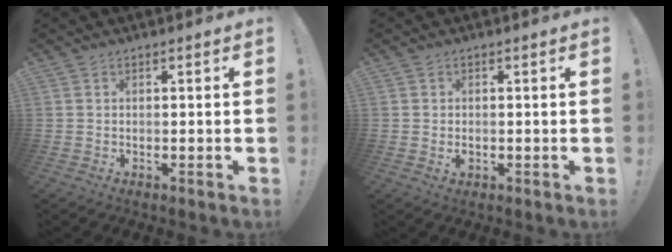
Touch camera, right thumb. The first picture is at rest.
{"total": 1.1, "force": [-0.1, 1.0, 0.6], "torque": [0.002, -0.003, -0.004]}